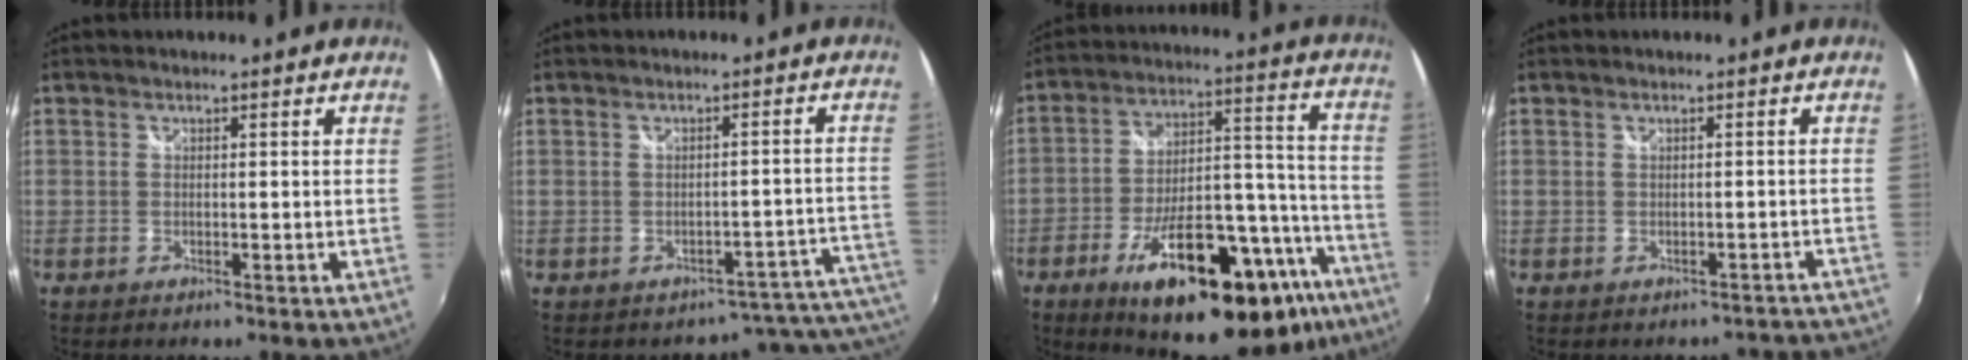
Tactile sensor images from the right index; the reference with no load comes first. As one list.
[{"total": 7.7, "force": [-6.5, 3.2, 2.5], "torque": [-0.006, 0.020, -0.076]}, {"total": 29.3, "force": [-20.4, 8.8, 19.2], "torque": [-0.260, 0.003, -0.281]}, {"total": 6.9, "force": [-6.5, 2.2, 0.5], "torque": [0.012, 0.020, -0.057]}]